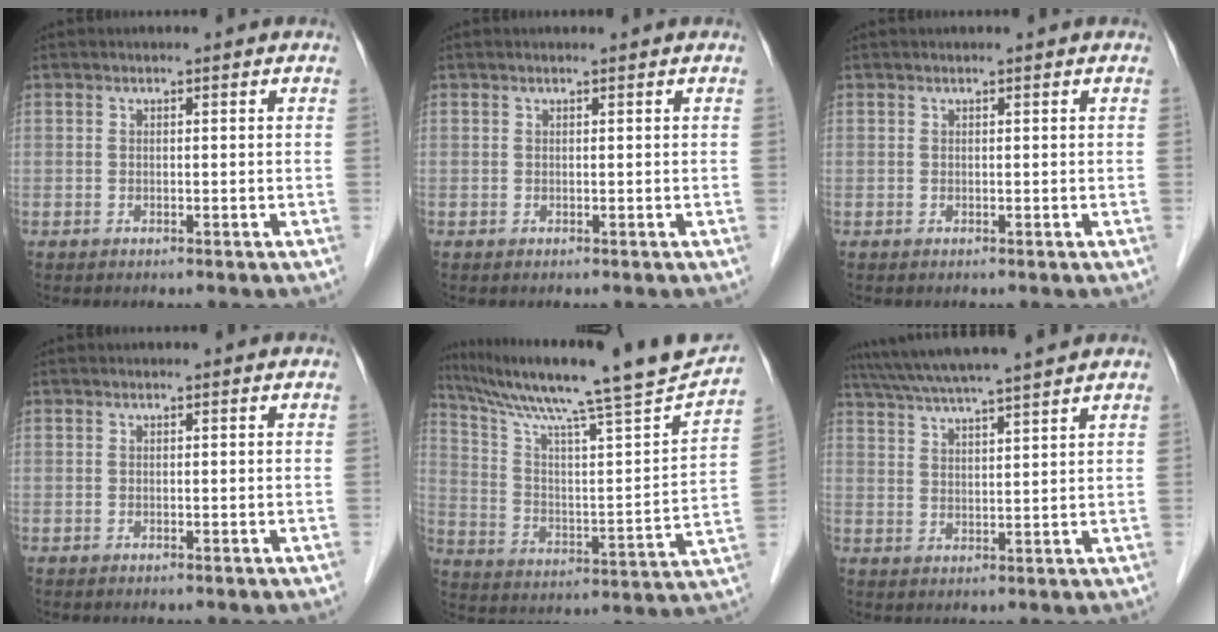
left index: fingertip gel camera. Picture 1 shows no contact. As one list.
[{"total": 0.5, "force": [0.5, -0.1, 0.3], "torque": [-0.008, 0.009, 0.010]}, {"total": 0.6, "force": [0.5, -0.1, 0.3], "torque": [-0.005, 0.007, 0.012]}, {"total": 0.0}, {"total": 24.6, "force": [21.1, -0.8, 12.6], "torque": [-0.210, -0.033, 0.309]}, {"total": 12.7, "force": [11.2, -0.8, 6.0], "torque": [-0.108, 0.026, 0.171]}]